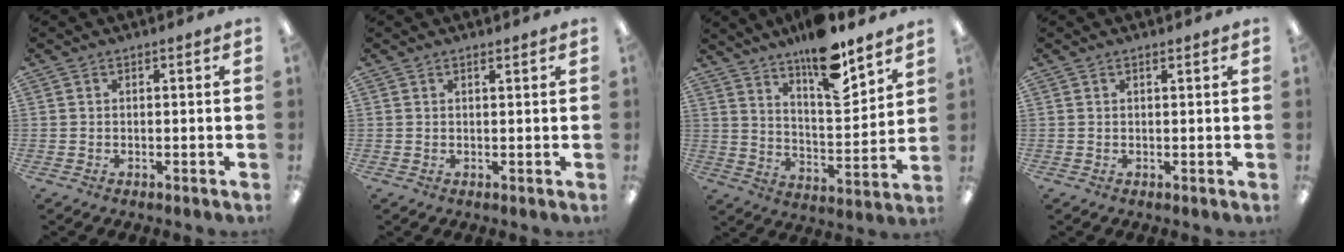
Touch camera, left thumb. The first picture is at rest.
{"total": 1.0, "force": [0.8, 0.1, 0.5], "torque": [-0.011, 0.000, 0.015]}
{"total": 15.2, "force": [12.0, 4.1, 8.3], "torque": [-0.133, -0.078, 0.202]}
{"total": 0.7, "force": [0.6, 0.1, 0.4], "torque": [-0.008, 0.001, 0.010]}